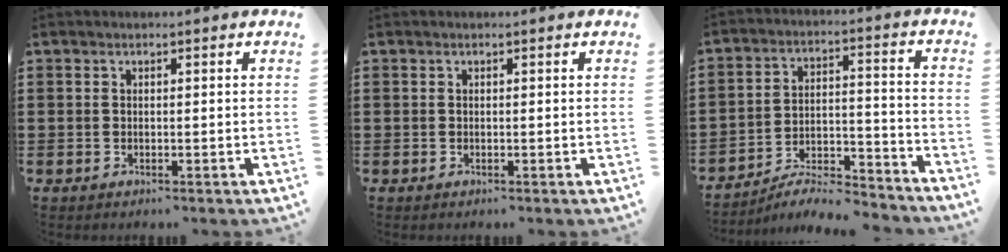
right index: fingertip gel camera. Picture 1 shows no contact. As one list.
[{"total": 0.0}, {"total": 6.4, "force": [-5.9, 0.9, 2.1], "torque": [-0.035, 0.003, -0.116]}]